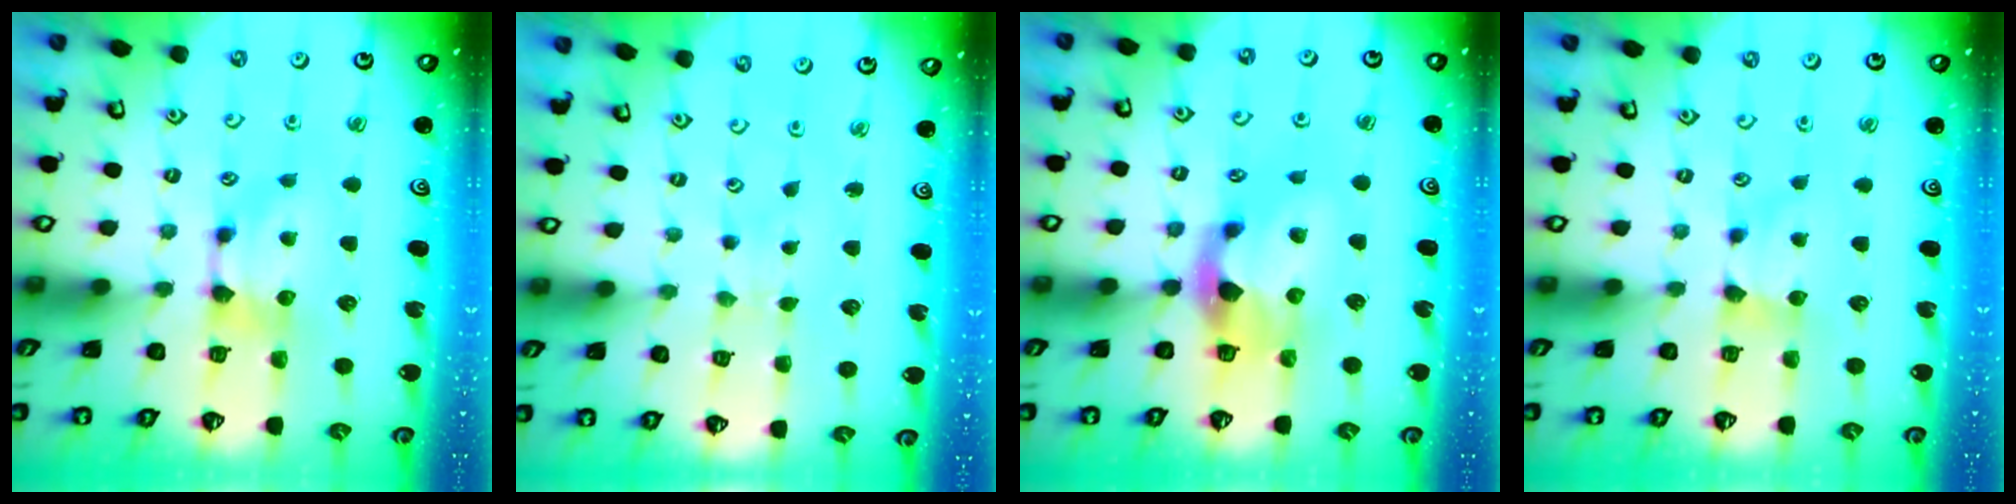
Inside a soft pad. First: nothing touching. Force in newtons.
{"total": 4.2, "press": 4.2, "slide": 0.1}
{"total": 2.8, "press": 2.5, "slide": 1.3}
{"total": 1.8, "press": 1.7, "slide": 0.5}